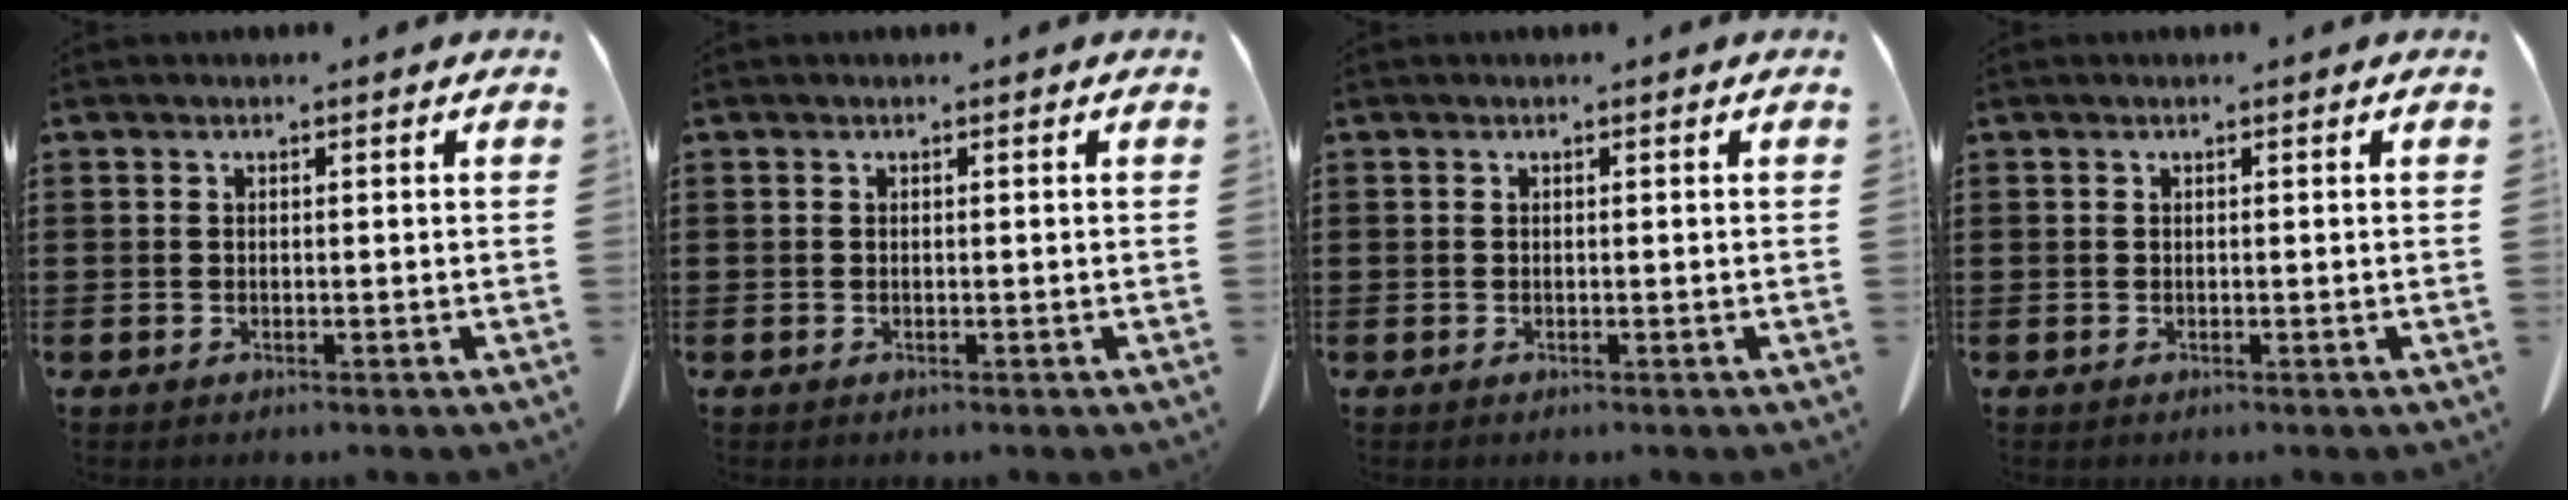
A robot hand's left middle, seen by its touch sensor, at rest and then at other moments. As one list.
[{"total": 0.0}, {"total": 0.0}, {"total": 0.0}]